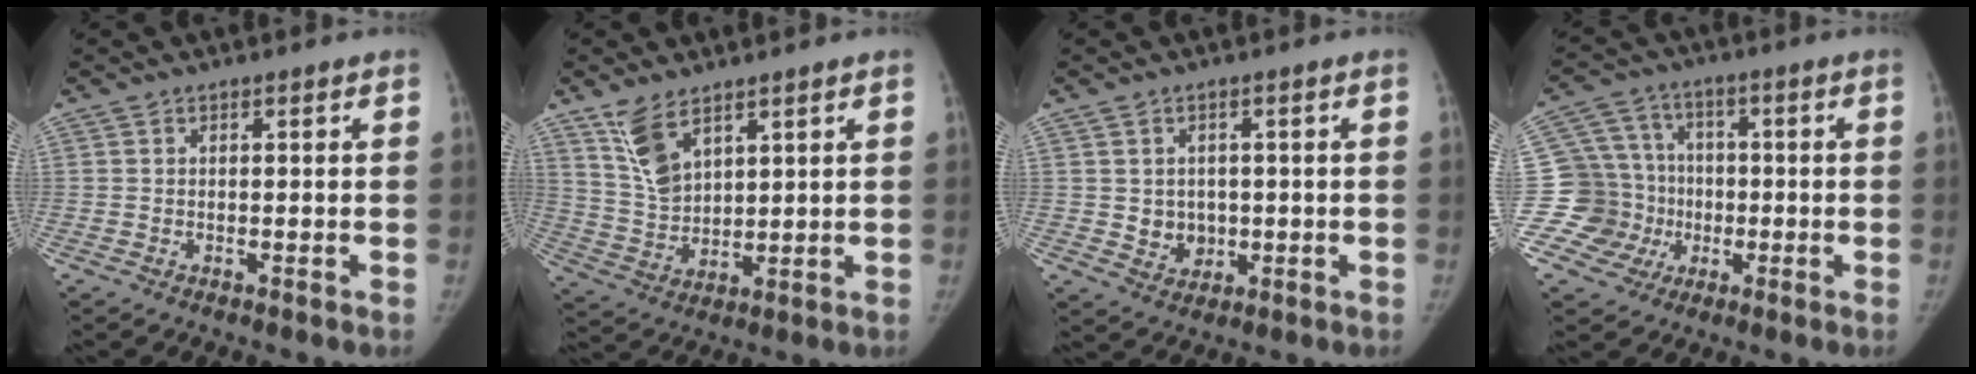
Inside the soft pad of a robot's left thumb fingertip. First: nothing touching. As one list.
[{"total": 8.2, "force": [5.4, 3.9, 4.8], "torque": [-0.083, -0.031, 0.118]}, {"total": 4.4, "force": [-0.1, 3.9, 2.0], "torque": [-0.007, -0.008, 0.008]}, {"total": 11.5, "force": [-1.7, 11.1, 2.3], "torque": [0.000, 0.029, -0.023]}]